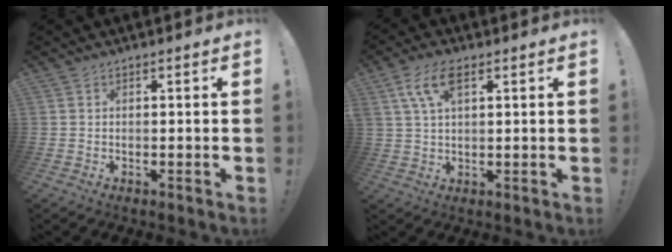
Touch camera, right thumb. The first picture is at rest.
{"total": 8.1, "force": [3.7, 3.7, 6.2], "torque": [-0.119, 0.006, 0.072]}